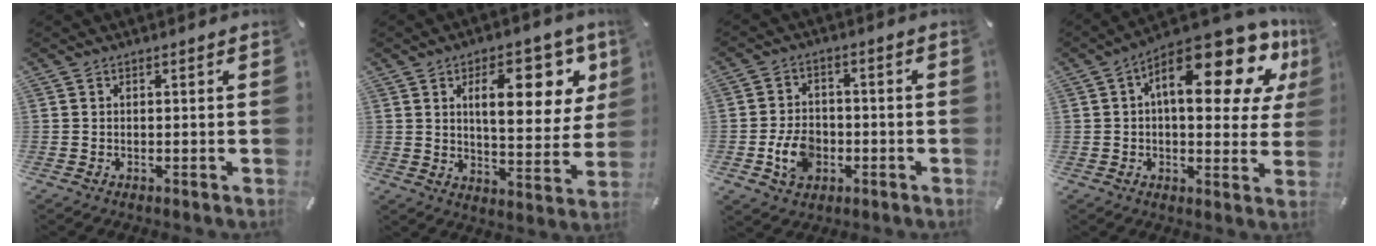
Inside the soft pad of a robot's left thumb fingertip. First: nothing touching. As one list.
[{"total": 17.2, "force": [6.9, 7.9, 13.7], "torque": [-0.192, -0.014, 0.108]}, {"total": 8.1, "force": [-2.3, 6.3, 4.5], "torque": [-0.093, 0.010, -0.041]}, {"total": 20.5, "force": [9.2, 8.2, 16.4], "torque": [-0.242, -0.064, 0.148]}]